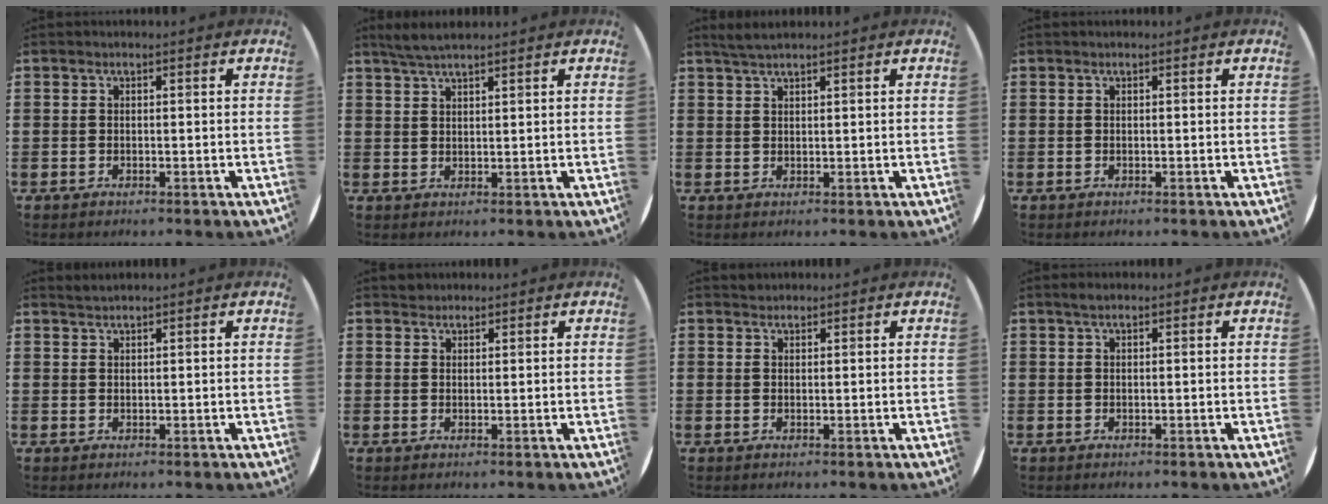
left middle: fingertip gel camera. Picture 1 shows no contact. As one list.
[{"total": 2.8, "force": [2.5, 0.3, 1.3], "torque": [-0.030, 0.002, 0.046]}, {"total": 1.9, "force": [1.7, 0.1, 0.8], "torque": [-0.018, 0.001, 0.032]}, {"total": 0.0}, {"total": 1.0, "force": [0.9, -0.1, 0.1], "torque": [-0.002, 0.000, 0.019]}, {"total": 1.2, "force": [1.1, 0.3, -0.2], "torque": [0.008, -0.002, 0.021]}, {"total": 0.8, "force": [0.8, 0.3, -0.1], "torque": [0.001, 0.003, 0.015]}, {"total": 0.8, "force": [0.6, 0.3, 0.5], "torque": [-0.010, 0.004, 0.010]}]